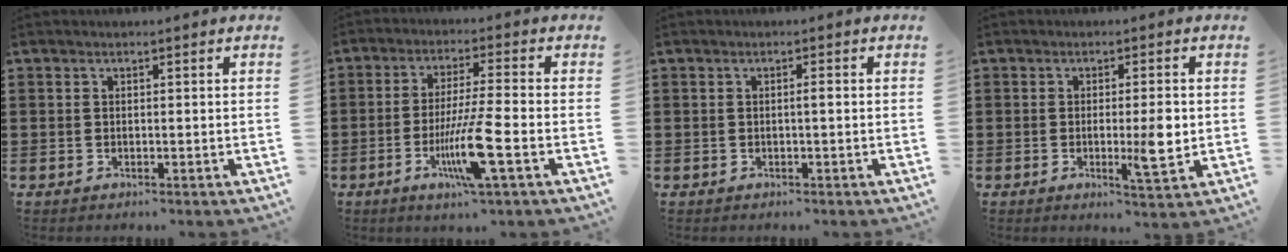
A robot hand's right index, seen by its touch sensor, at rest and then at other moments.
{"total": 9.5, "force": [-3.5, 0.4, 8.8], "torque": [-0.178, -0.019, -0.067]}
{"total": 0.8, "force": [-0.1, 0.0, 0.8], "torque": [-0.016, -0.001, -0.002]}
{"total": 5.4, "force": [-0.5, 0.9, 5.3], "torque": [-0.083, -0.004, -0.012]}